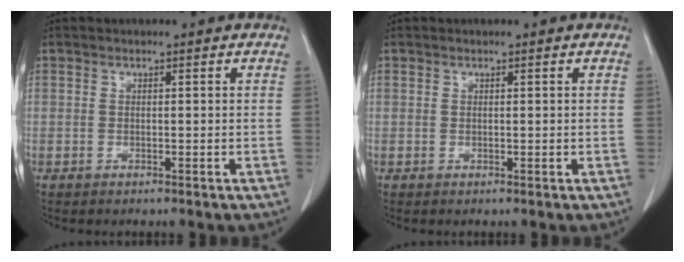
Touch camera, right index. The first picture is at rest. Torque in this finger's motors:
{"motor_torque": [-0.06, 0.05, 0.00, 0.00]}